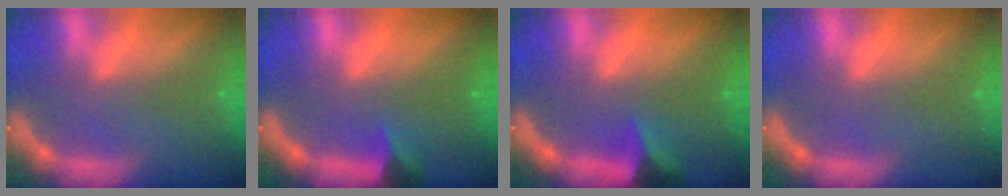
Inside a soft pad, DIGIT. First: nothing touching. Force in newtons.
{"total": 2.4}
{"total": 4.0}
{"total": 0.0}